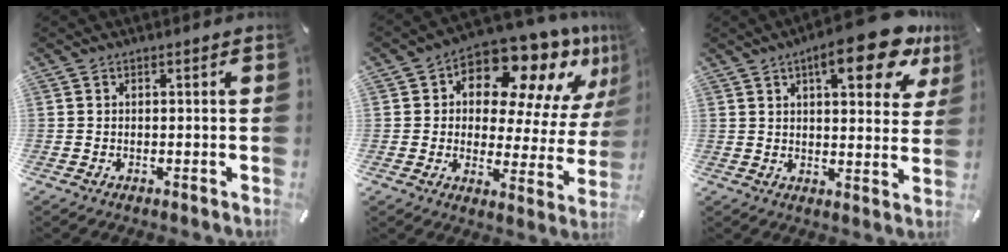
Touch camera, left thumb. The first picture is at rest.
{"total": 14.9, "force": [10.8, 7.2, 7.4], "torque": [-0.112, -0.093, 0.181]}
{"total": 17.4, "force": [9.8, 5.4, 13.3], "torque": [-0.191, -0.046, 0.150]}